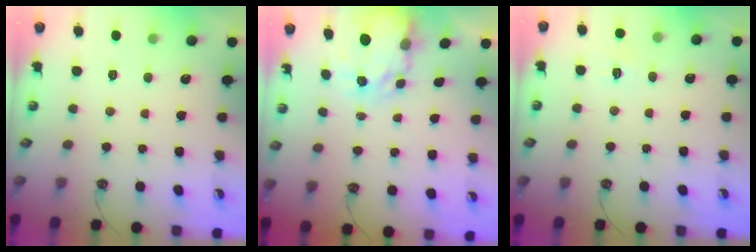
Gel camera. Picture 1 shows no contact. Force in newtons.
{"total": 4.2, "press": 4.2, "slide": 0.3}
{"total": 6.2, "press": 6.2, "slide": 0.7}